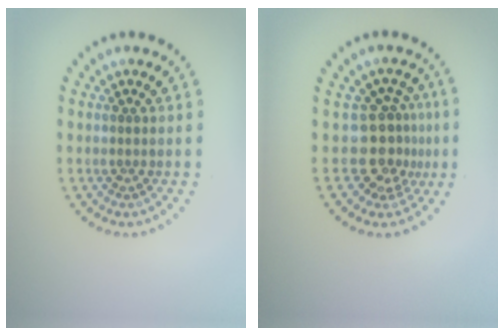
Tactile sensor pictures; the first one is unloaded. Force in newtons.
{"total": 3.6, "press": 2.6, "slide": 2.5}